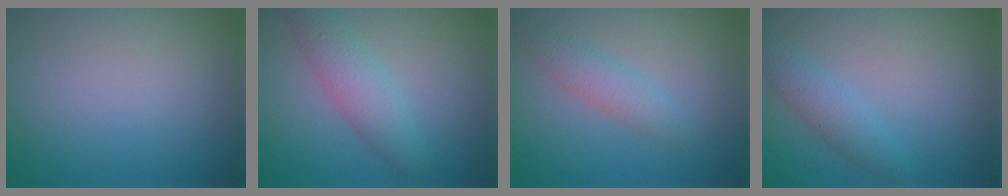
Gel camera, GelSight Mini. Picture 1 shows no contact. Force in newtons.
{"total": 4.0, "press": 4.0, "slide": 0.1}
{"total": 2.5, "press": 2.5, "slide": 0.0}
{"total": 2.7, "press": 2.7, "slide": 0.1}